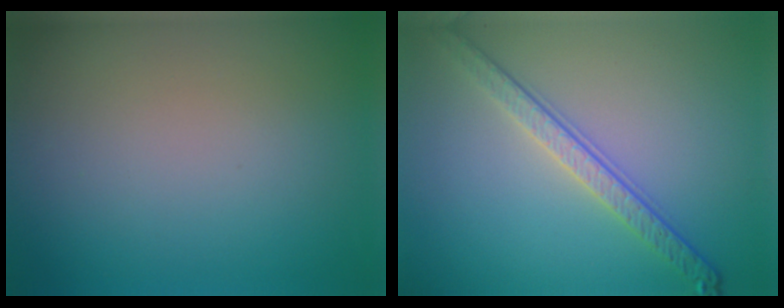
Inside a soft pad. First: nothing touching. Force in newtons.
{"total": 3.5, "press": 2.8, "slide": 2.0}